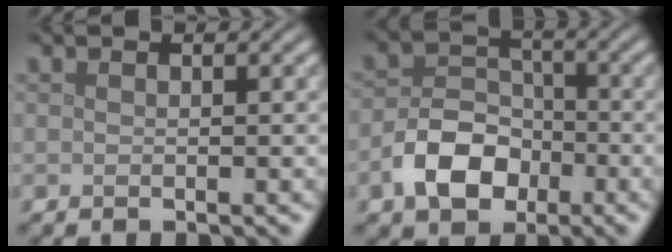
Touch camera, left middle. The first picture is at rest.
{"total": 5.3, "force": [-2.4, 3.7, 3.0], "torque": [-0.054, 0.002, -0.048]}